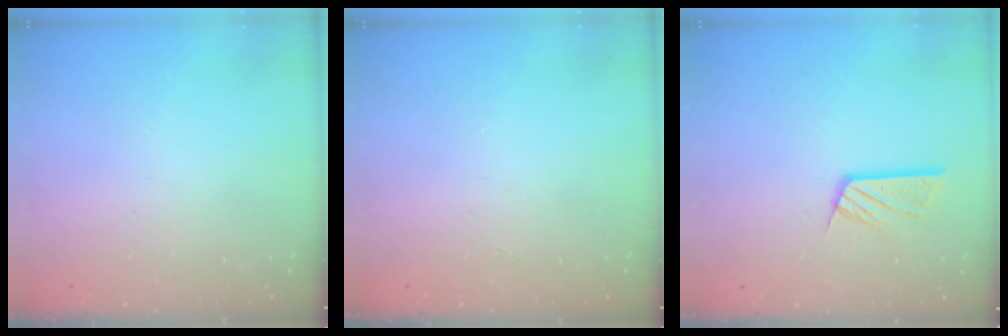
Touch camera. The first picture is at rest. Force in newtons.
{"total": 0.0}
{"total": 10.3, "press": 10.3, "slide": 0.9}